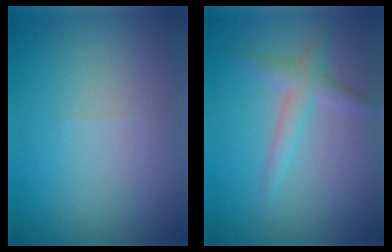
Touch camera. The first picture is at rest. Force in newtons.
{"total": 2.3, "press": 2.3, "slide": 0.0}